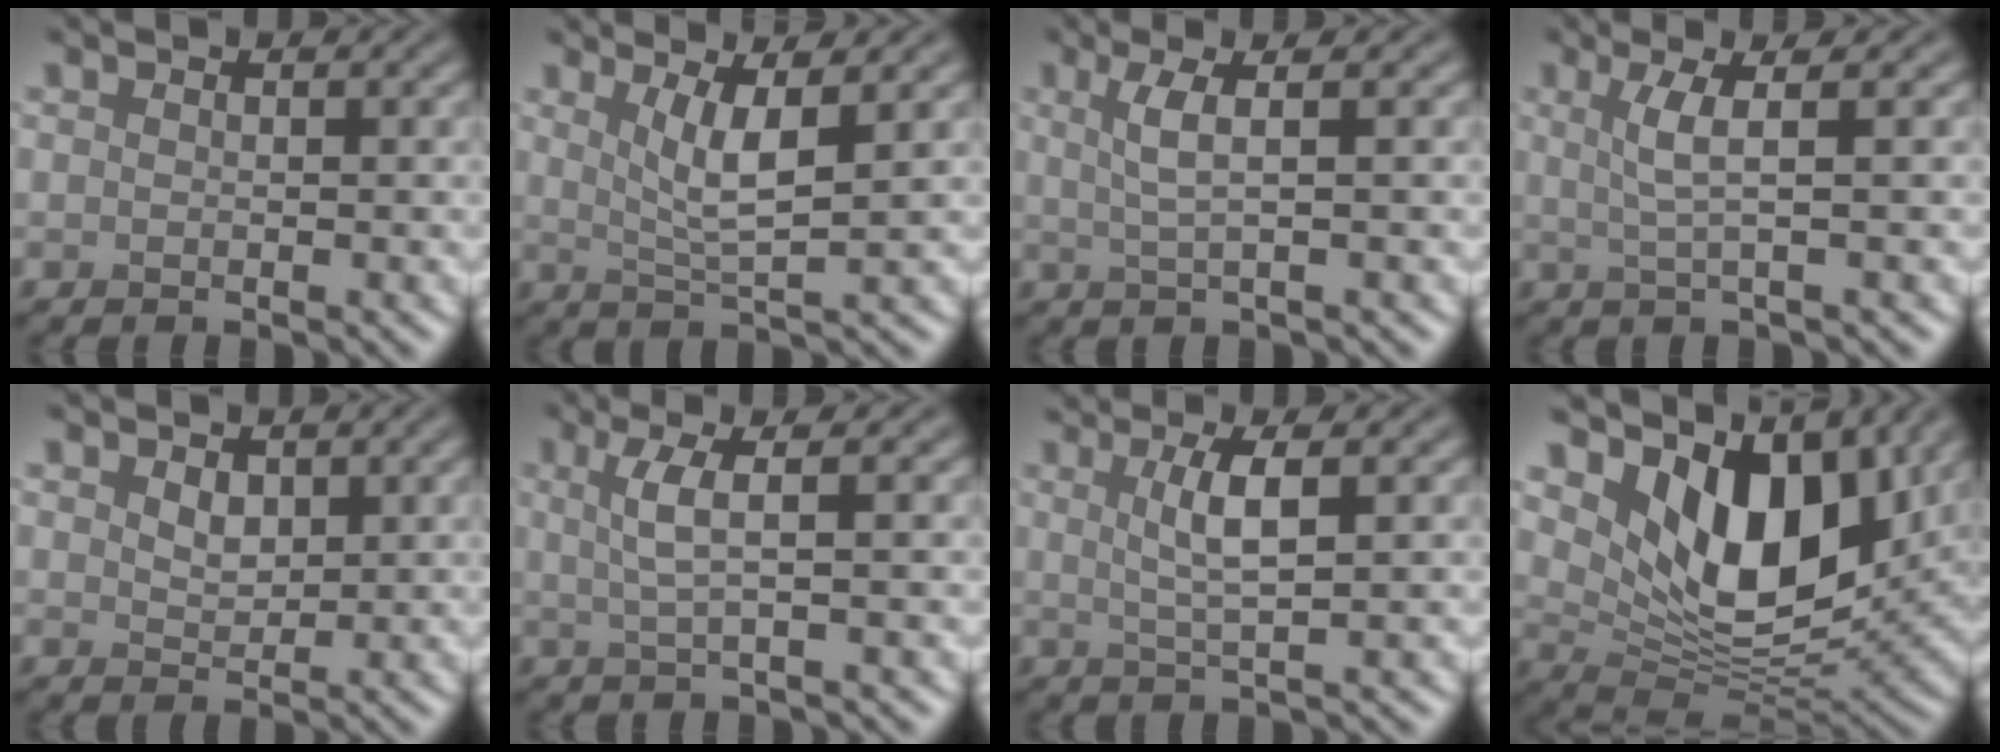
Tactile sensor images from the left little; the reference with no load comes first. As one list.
[{"total": 3.9, "force": [1.3, 0.8, 3.6], "torque": [-0.069, -0.005, 0.027]}, {"total": 2.9, "force": [0.8, 0.6, 2.8], "torque": [-0.049, 0.002, 0.016]}, {"total": 3.0, "force": [0.7, 0.5, 2.9], "torque": [-0.054, 0.001, 0.016]}, {"total": 1.7, "force": [0.9, 1.1, 1.0], "torque": [-0.020, -0.001, 0.020]}, {"total": 3.2, "force": [0.8, 0.6, 3.1], "torque": [-0.057, 0.002, 0.016]}, {"total": 3.6, "force": [1.1, 0.7, 3.4], "torque": [-0.059, 0.003, 0.021]}, {"total": 10.3, "force": [4.3, 5.8, 7.4], "torque": [-0.121, -0.013, 0.070]}]